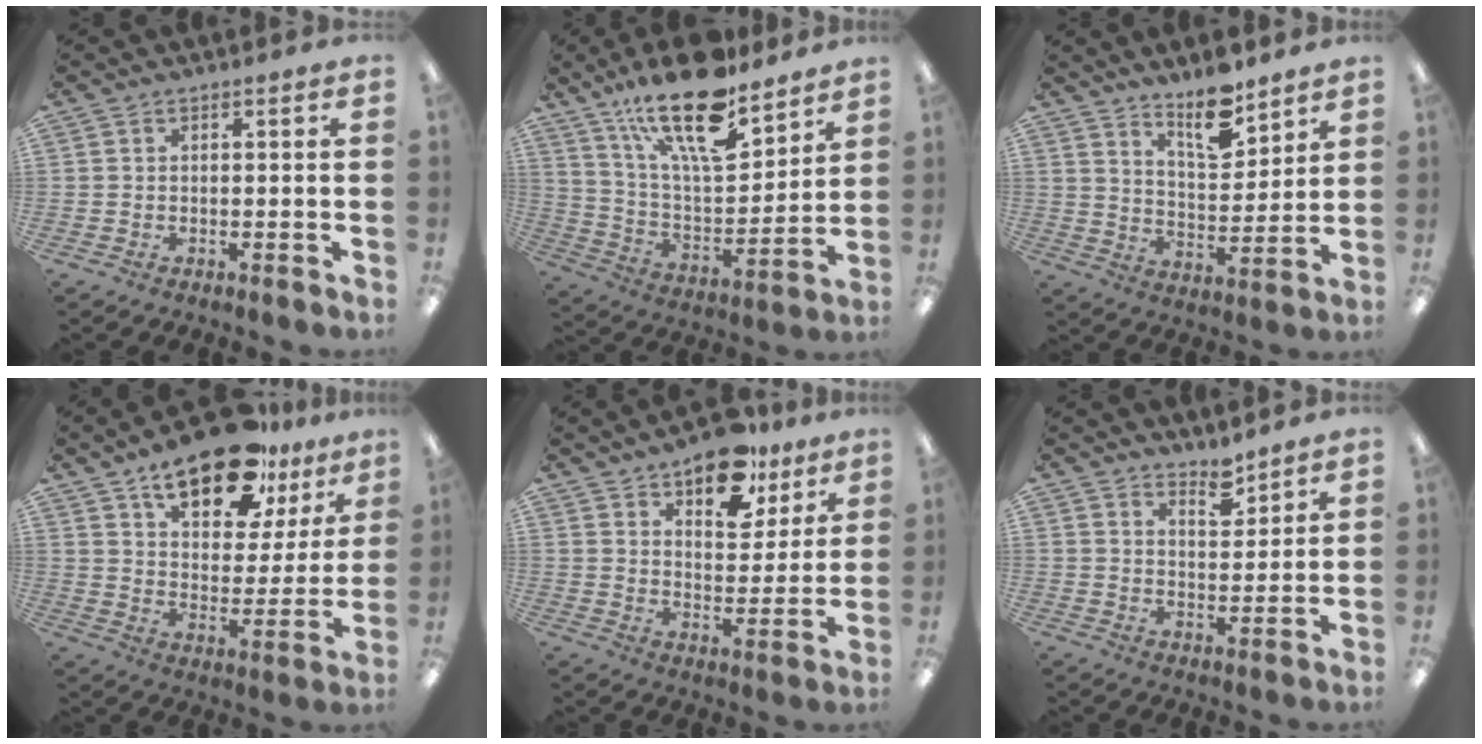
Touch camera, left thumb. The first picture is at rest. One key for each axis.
{"total": 22.5, "fx": 15.8, "fy": 7.8, "fz": 14.0, "tx": -0.234, "ty": -0.096, "tz": 0.268}
{"total": 11.8, "fx": 9.4, "fy": 4.0, "fz": 5.9, "tx": -0.075, "ty": -0.064, "tz": 0.161}
{"total": 19.2, "fx": 13.5, "fy": 8.3, "fz": 10.9, "tx": -0.169, "ty": -0.067, "tz": 0.229}
{"total": 14.8, "fx": 10.4, "fy": 7.3, "fz": 7.6, "tx": -0.099, "ty": -0.054, "tz": 0.181}
{"total": 5.0, "fx": 4.6, "fy": 1.4, "fz": 1.5, "tx": 0.001, "ty": -0.042, "tz": 0.076}